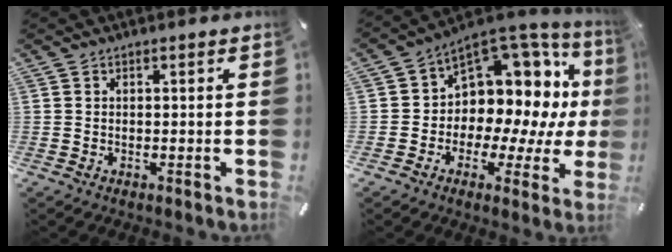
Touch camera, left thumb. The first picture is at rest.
{"total": 10.3, "force": [3.8, 7.9, 5.4], "torque": [-0.071, -0.064, 0.065]}